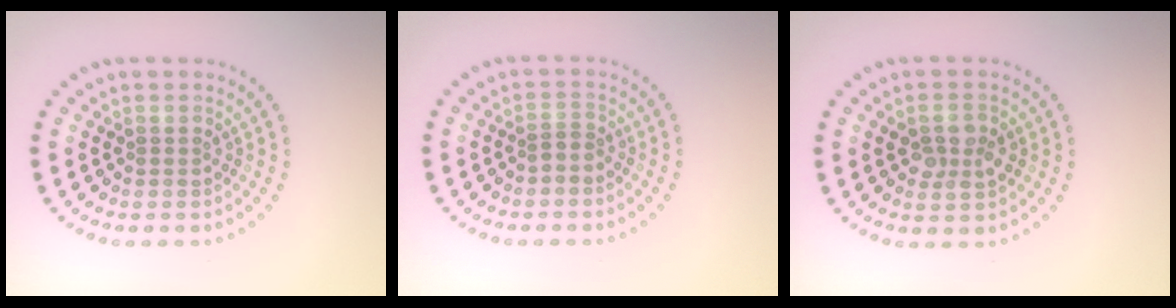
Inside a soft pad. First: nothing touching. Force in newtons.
{"total": 1.1, "press": 0.6, "slide": 0.9}
{"total": 2.4, "press": 2.4, "slide": 0.1}